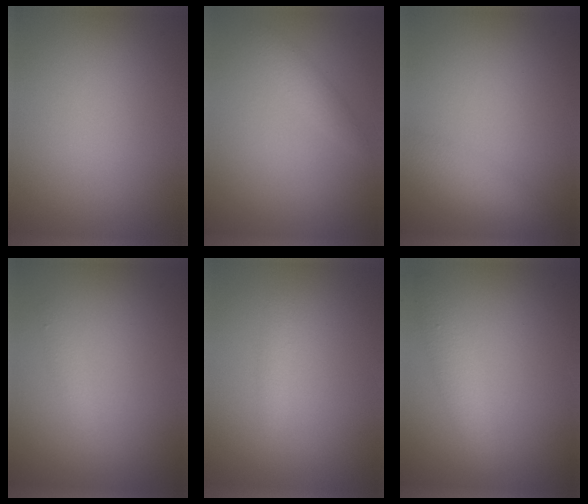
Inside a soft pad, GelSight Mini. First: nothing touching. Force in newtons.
{"total": 1.5, "press": 1.5, "slide": 0.1}
{"total": 2.5, "press": 2.5, "slide": 0.1}
{"total": 1.1, "press": 1.1, "slide": 0.0}
{"total": 1.0, "press": 1.0, "slide": 0.0}
{"total": 2.9, "press": 2.9, "slide": 0.1}